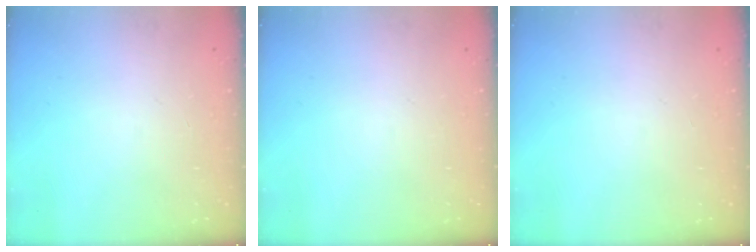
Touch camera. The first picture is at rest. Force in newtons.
{"total": 0.0}
{"total": 0.0}